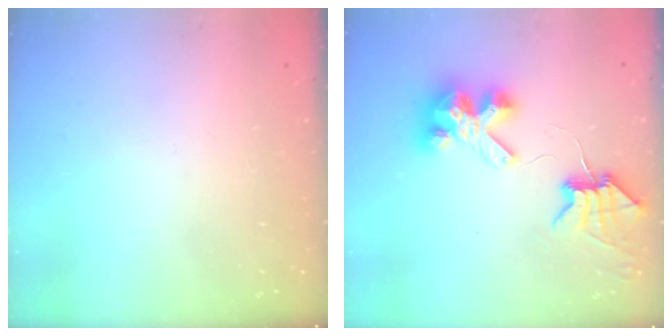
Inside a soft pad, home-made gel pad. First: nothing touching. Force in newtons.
{"total": 8.3, "press": 8.2, "slide": 0.7}